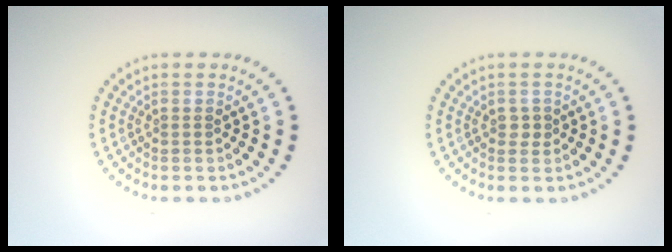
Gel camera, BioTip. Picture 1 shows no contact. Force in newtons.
{"total": 0.9, "press": 0.9, "slide": 0.1}